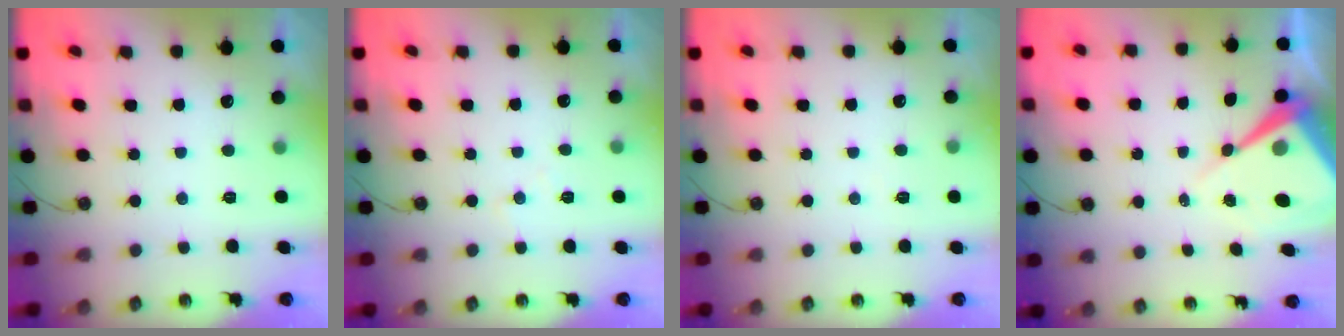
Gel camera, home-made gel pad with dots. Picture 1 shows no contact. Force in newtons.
{"total": 4.6, "press": 4.5, "slide": 0.7}
{"total": 3.2, "press": 3.2, "slide": 0.6}
{"total": 9.9, "press": 9.8, "slide": 0.9}